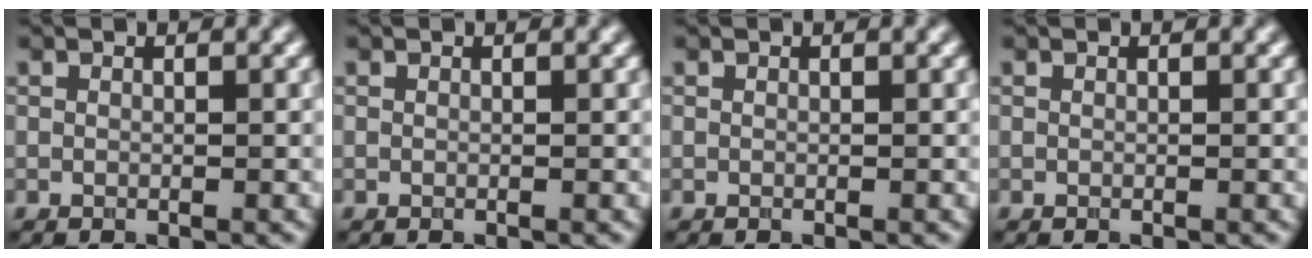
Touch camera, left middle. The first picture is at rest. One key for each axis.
{"total": 0.0}
{"total": 0.0}
{"total": 0.0}